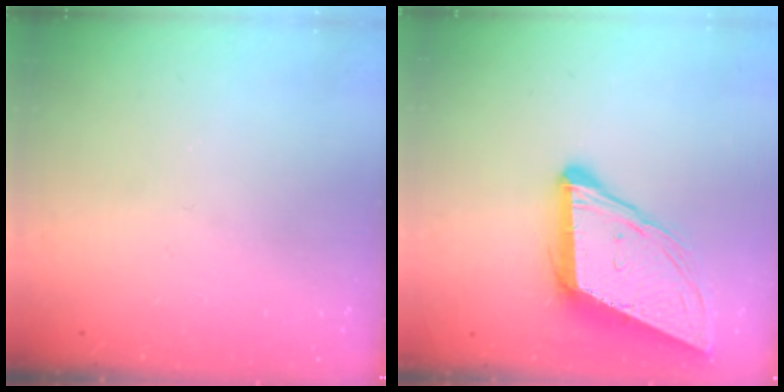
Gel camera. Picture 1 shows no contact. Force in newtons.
{"total": 13.2, "press": 12.6, "slide": 4.0}